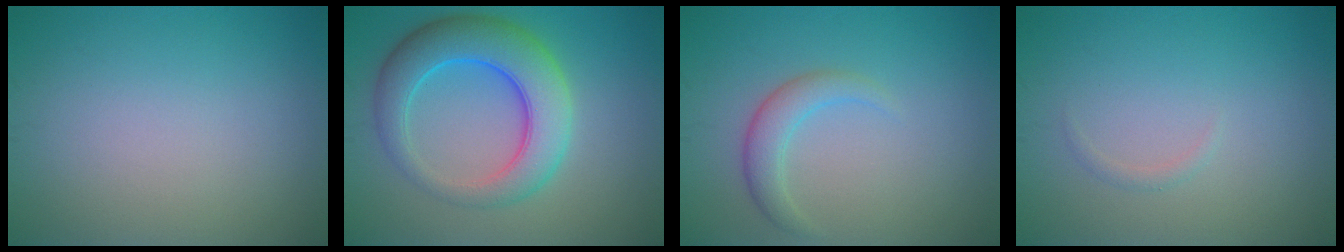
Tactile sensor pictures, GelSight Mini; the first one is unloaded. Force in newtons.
{"total": 7.6, "press": 7.6, "slide": 0.1}
{"total": 2.4, "press": 2.4, "slide": 0.2}
{"total": 0.6, "press": 0.6, "slide": 0.0}